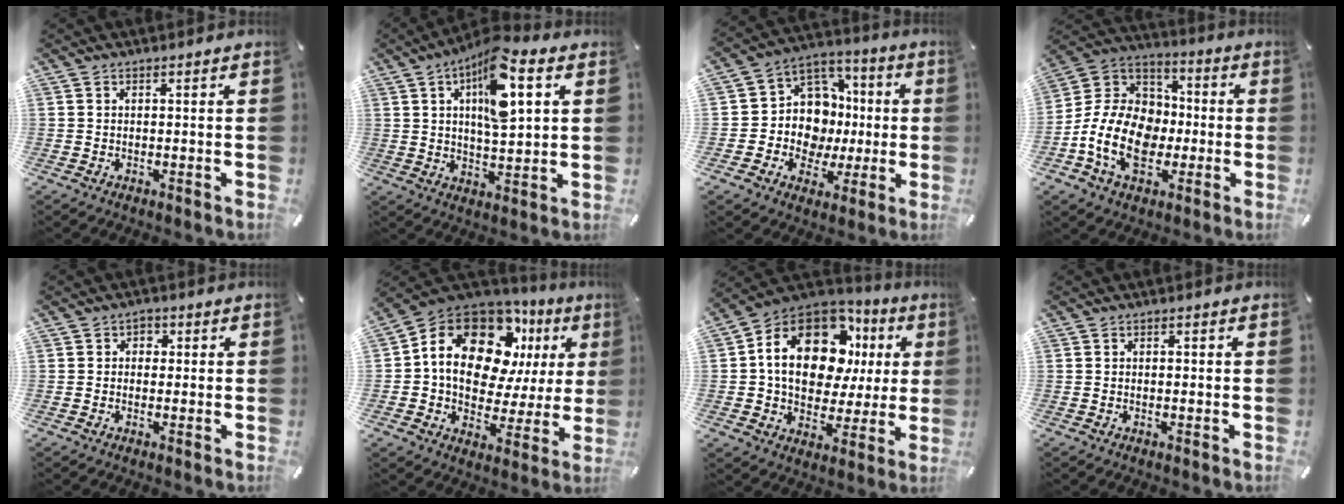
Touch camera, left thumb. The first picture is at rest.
{"total": 14.4, "force": [6.1, 6.0, 11.6], "torque": [-0.180, -0.015, 0.101]}
{"total": 12.9, "force": [-1.0, 12.2, 3.9], "torque": [-0.065, -0.010, -0.001]}
{"total": 16.4, "force": [-4.8, 12.6, 9.2], "torque": [-0.212, 0.025, -0.086]}
{"total": 2.1, "force": [-0.6, 1.8, 0.8], "torque": [-0.007, 0.006, -0.017]}
{"total": 18.0, "force": [7.4, 11.8, 11.4], "torque": [-0.205, -0.044, 0.127]}
{"total": 19.0, "force": [5.4, 13.0, 12.8], "torque": [-0.227, -0.027, 0.091]}
{"total": 0.8, "force": [-0.3, 0.4, 0.7], "torque": [-0.013, -0.001, -0.006]}